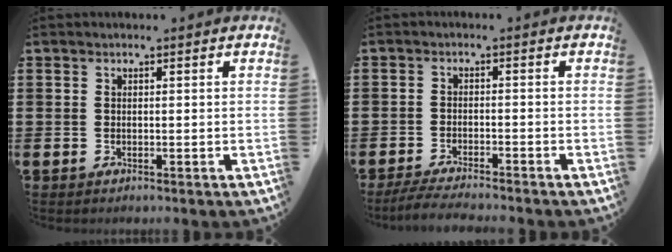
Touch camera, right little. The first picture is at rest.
{"total": 2.8, "force": [-2.6, -0.1, 1.1], "torque": [-0.017, 0.002, -0.050]}